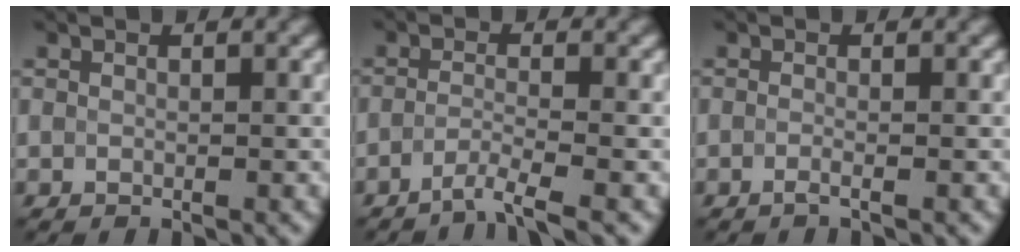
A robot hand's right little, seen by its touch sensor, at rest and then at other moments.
{"total": 2.4, "force": [-2.3, -0.2, 0.7], "torque": [-0.012, -0.001, -0.053]}
{"total": 0.9, "force": [-0.9, 0.0, 0.2], "torque": [-0.001, -0.006, -0.018]}